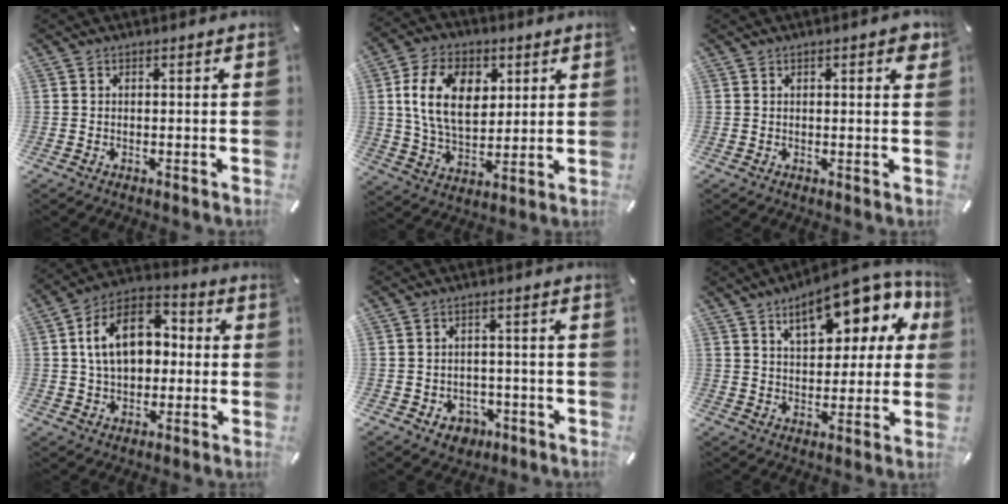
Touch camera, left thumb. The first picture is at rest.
{"total": 14.5, "force": [4.2, 9.9, 9.8], "torque": [-0.190, 0.008, 0.074]}
{"total": 2.4, "force": [1.1, 0.8, 2.0], "torque": [-0.024, -0.003, 0.014]}
{"total": 13.8, "force": [1.8, 10.2, 9.1], "torque": [-0.165, 0.010, 0.031]}
{"total": 4.5, "force": [-1.8, 3.9, 1.5], "torque": [-0.017, 0.010, -0.033]}
{"total": 16.1, "force": [8.6, 8.4, 10.8], "torque": [-0.151, -0.041, 0.143]}